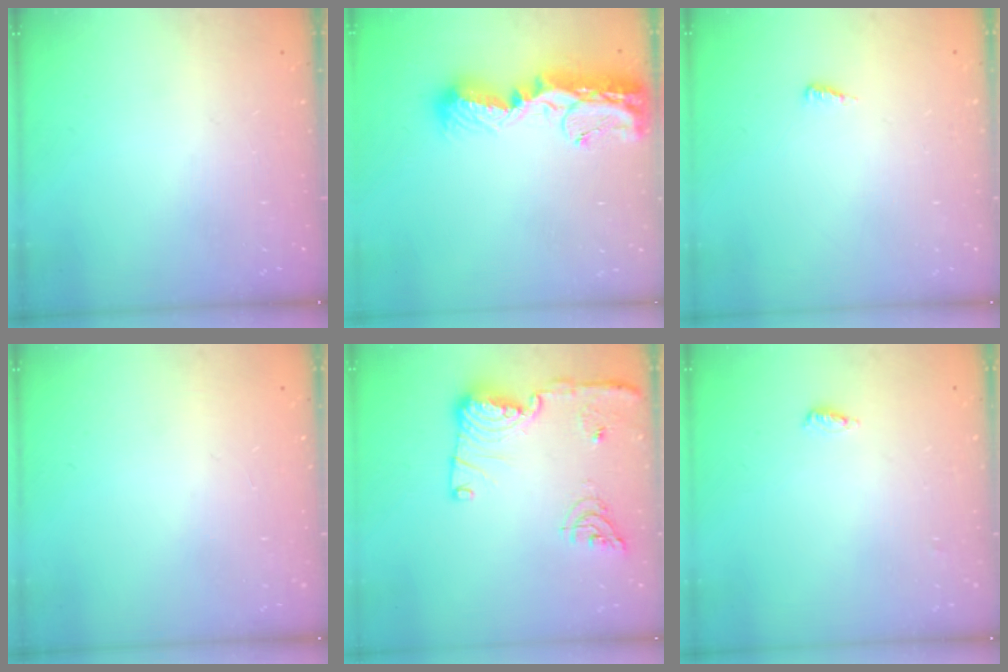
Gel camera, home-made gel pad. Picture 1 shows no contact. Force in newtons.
{"total": 15.0, "press": 15.0, "slide": 1.2}
{"total": 3.7, "press": 3.7, "slide": 0.5}
{"total": 0.9, "press": 0.9, "slide": 0.0}
{"total": 15.2, "press": 14.8, "slide": 3.3}
{"total": 4.0, "press": 3.9, "slide": 1.1}